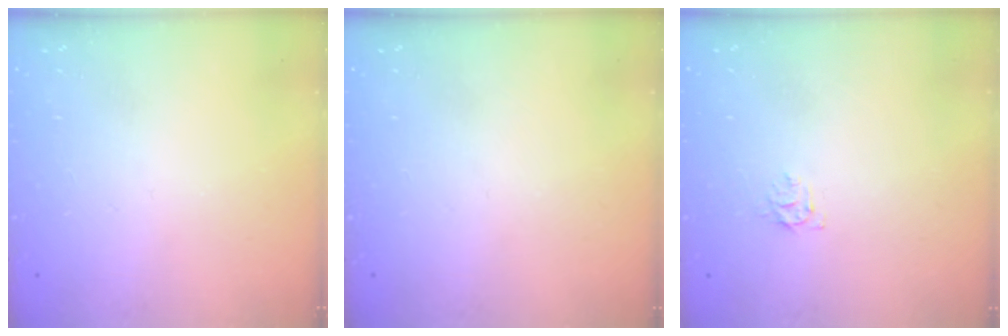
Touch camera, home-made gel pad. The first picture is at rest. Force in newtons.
{"total": 0.0}
{"total": 5.7, "press": 5.6, "slide": 0.5}